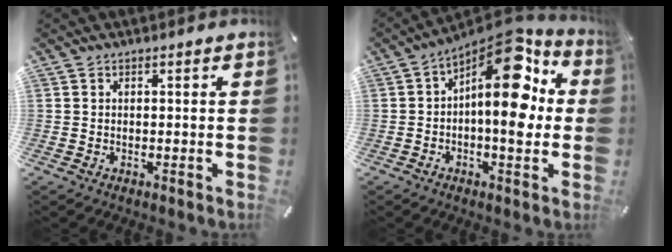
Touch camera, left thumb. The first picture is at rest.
{"total": 15.9, "force": [4.3, 6.8, 13.7], "torque": [-0.194, -0.052, 0.067]}